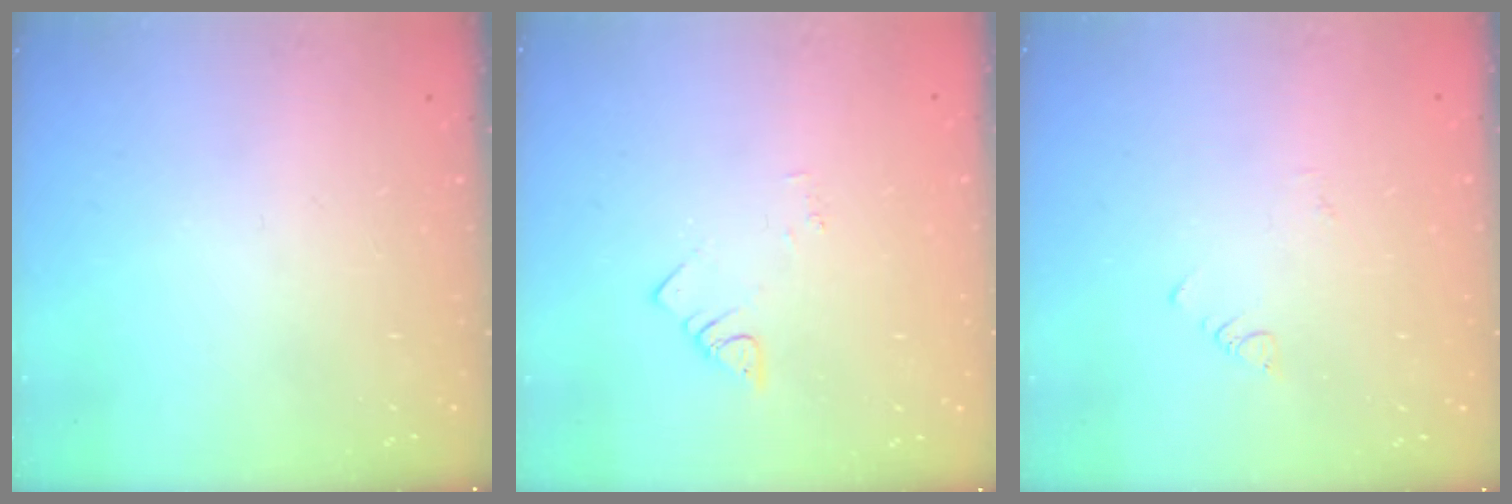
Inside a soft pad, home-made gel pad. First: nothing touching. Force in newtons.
{"total": 2.1, "press": 2.0, "slide": 0.4}
{"total": 1.1, "press": 1.1, "slide": 0.3}